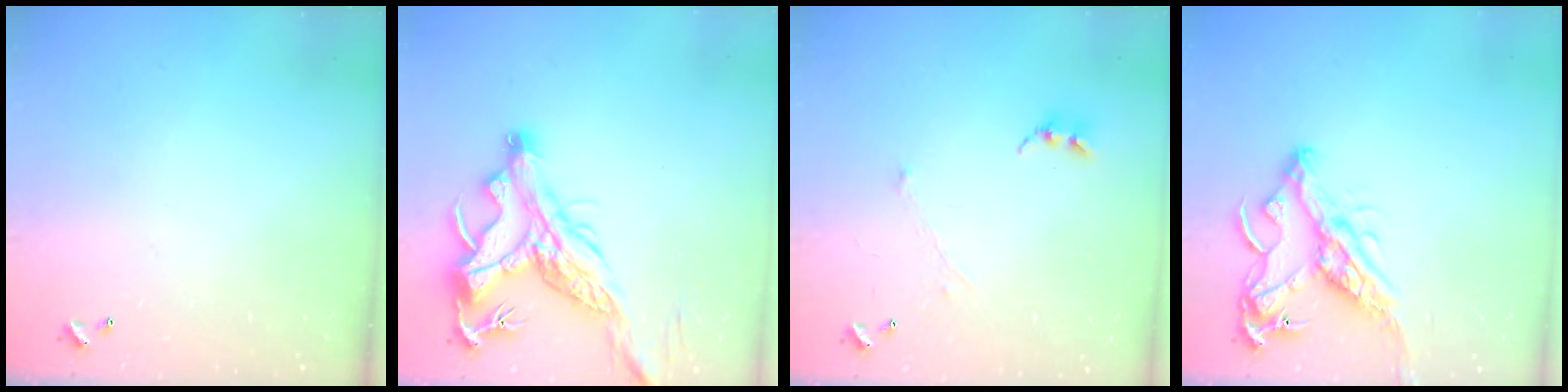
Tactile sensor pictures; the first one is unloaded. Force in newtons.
{"total": 4.7, "press": 4.5, "slide": 1.2}
{"total": 0.7, "press": 0.0, "slide": 0.7}
{"total": 15.3, "press": 15.2, "slide": 1.8}